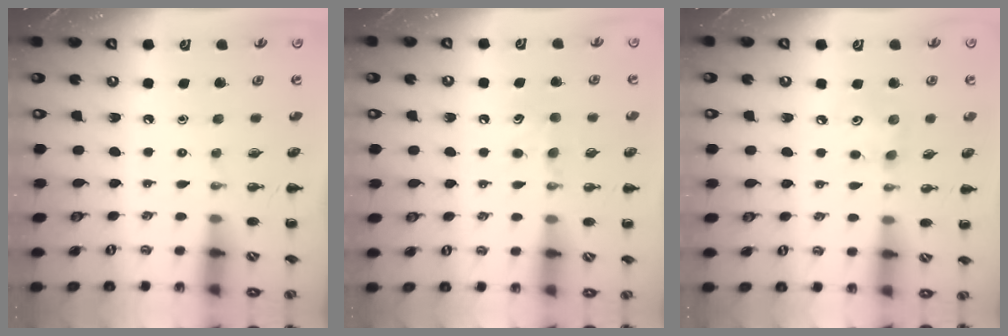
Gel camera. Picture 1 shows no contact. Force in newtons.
{"total": 6.1, "press": 5.9, "slide": 1.7}
{"total": 4.3, "press": 4.2, "slide": 0.7}